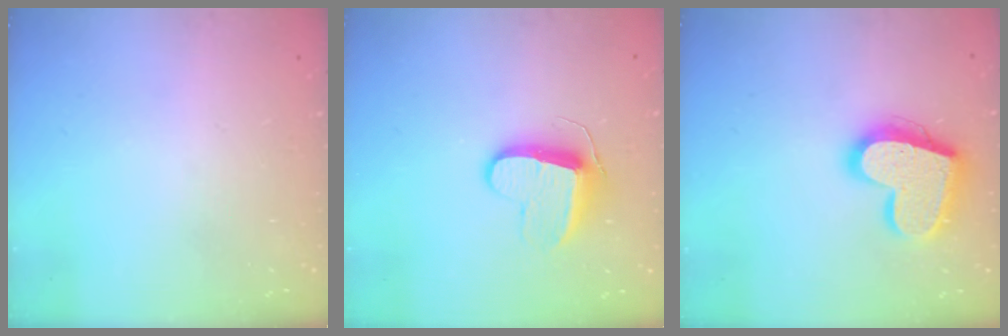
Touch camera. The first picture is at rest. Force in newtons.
{"total": 10.1, "press": 10.1, "slide": 0.4}
{"total": 20.3, "press": 20.3, "slide": 1.5}